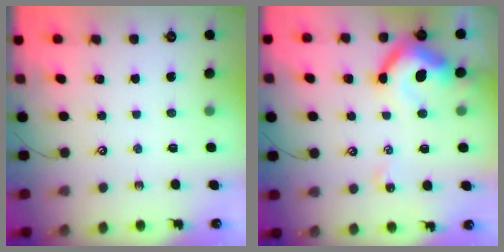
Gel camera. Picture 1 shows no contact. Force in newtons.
{"total": 12.8, "press": 12.8, "slide": 1.5}